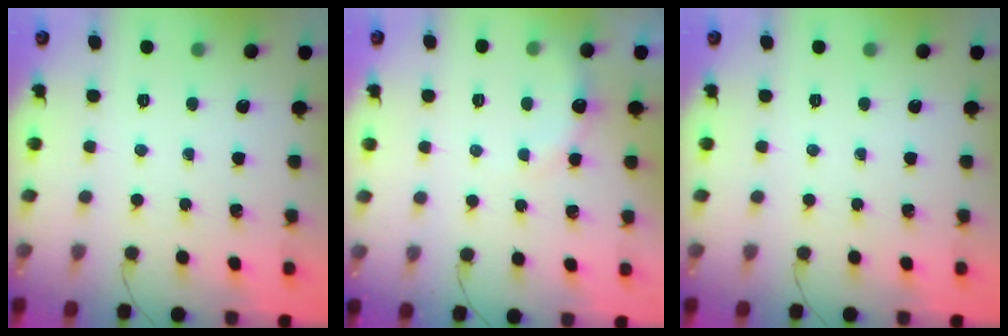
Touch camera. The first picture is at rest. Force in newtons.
{"total": 5.6, "press": 5.4, "slide": 1.3}
{"total": 0.0}